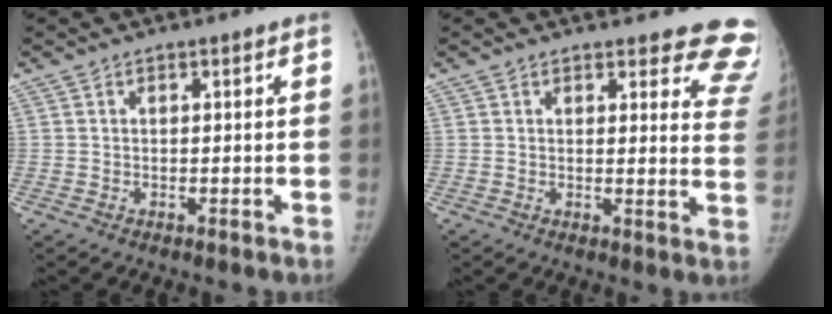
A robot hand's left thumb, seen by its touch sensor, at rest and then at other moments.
{"total": 11.4, "force": [10.6, 3.7, 1.5], "torque": [0.042, -0.094, 0.077]}